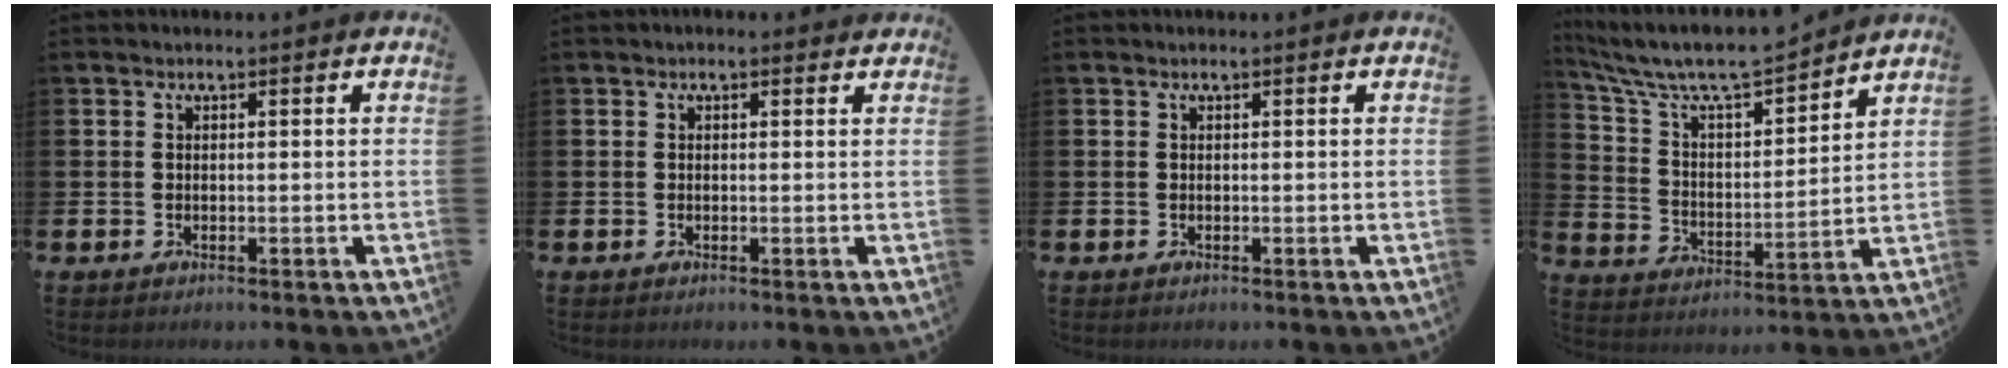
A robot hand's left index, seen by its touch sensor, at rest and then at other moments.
{"total": 0.0}
{"total": 0.0}
{"total": 8.6, "force": [8.0, 1.6, 2.6], "torque": [-0.096, -0.057, 0.138]}